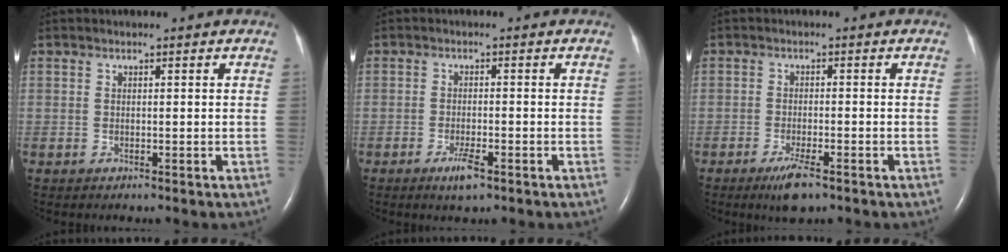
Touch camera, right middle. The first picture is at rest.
{"total": 3.1, "force": [-1.9, 0.6, 2.4], "torque": [-0.048, -0.004, -0.032]}
{"total": 4.2, "force": [-2.7, 0.7, 3.1], "torque": [-0.064, -0.008, -0.045]}